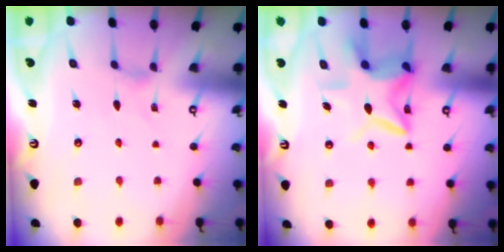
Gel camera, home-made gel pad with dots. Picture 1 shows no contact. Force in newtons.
{"total": 12.1, "press": 12.0, "slide": 1.0}